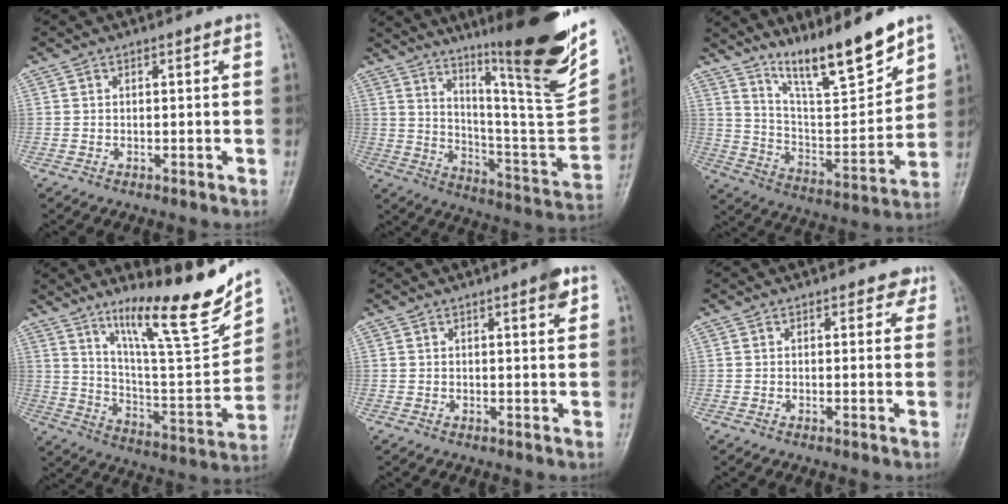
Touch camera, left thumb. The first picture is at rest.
{"total": 27.0, "force": [17.0, 3.6, 20.7], "torque": [-0.285, -0.089, 0.267]}
{"total": 15.3, "force": [11.8, 2.4, 9.4], "torque": [-0.130, -0.082, 0.214]}
{"total": 19.0, "force": [13.9, 2.8, 12.6], "torque": [-0.166, -0.093, 0.238]}
{"total": 2.9, "force": [1.6, 0.6, 2.3], "torque": [-0.026, -0.006, 0.018]}
{"total": 2.0, "force": [1.3, 1.3, 0.7], "torque": [0.016, -0.004, 0.008]}